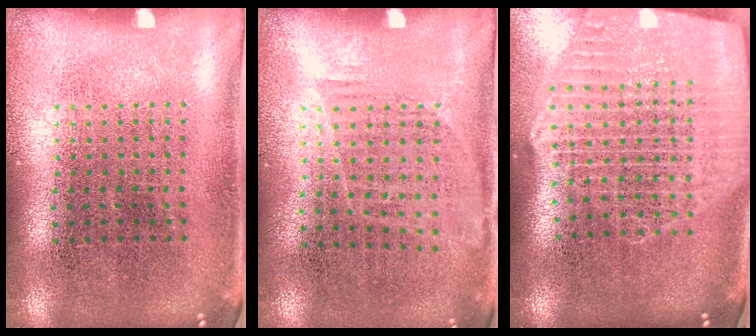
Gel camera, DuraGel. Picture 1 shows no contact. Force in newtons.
{"total": 1.1, "press": 0.8, "slide": 0.6}
{"total": 2.7, "press": 2.3, "slide": 1.4}